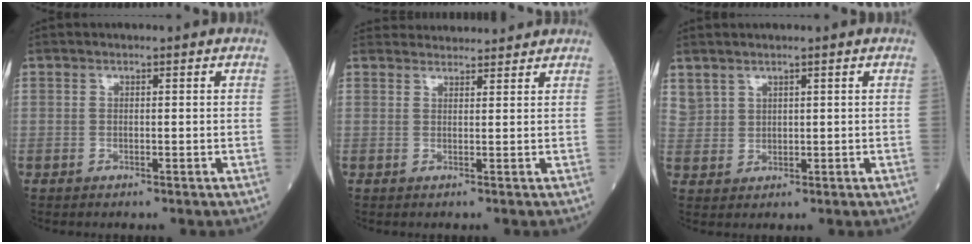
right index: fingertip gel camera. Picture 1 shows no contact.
{"total": 8.5, "force": [8.3, 1.2, 1.2], "torque": [-0.015, 0.039, 0.110]}
{"total": 2.6, "force": [2.2, 1.4, 0.3], "torque": [-0.003, 0.003, 0.048]}